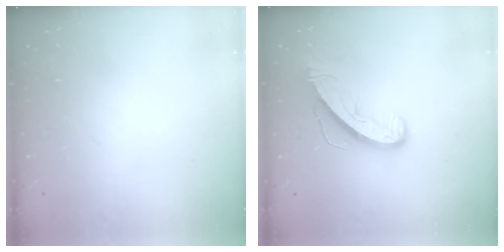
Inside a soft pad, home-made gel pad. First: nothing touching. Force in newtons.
{"total": 8.9, "press": 8.9, "slide": 0.2}